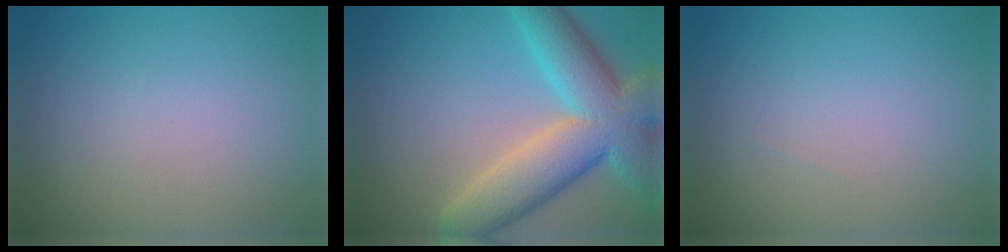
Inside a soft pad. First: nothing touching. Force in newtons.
{"total": 10.7, "press": 10.6, "slide": 0.6}
{"total": 0.0}